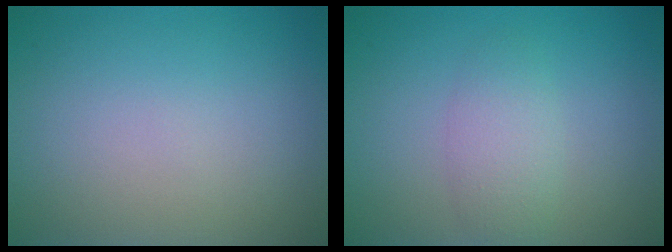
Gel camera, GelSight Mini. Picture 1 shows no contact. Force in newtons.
{"total": 2.4, "press": 2.4, "slide": 0.1}